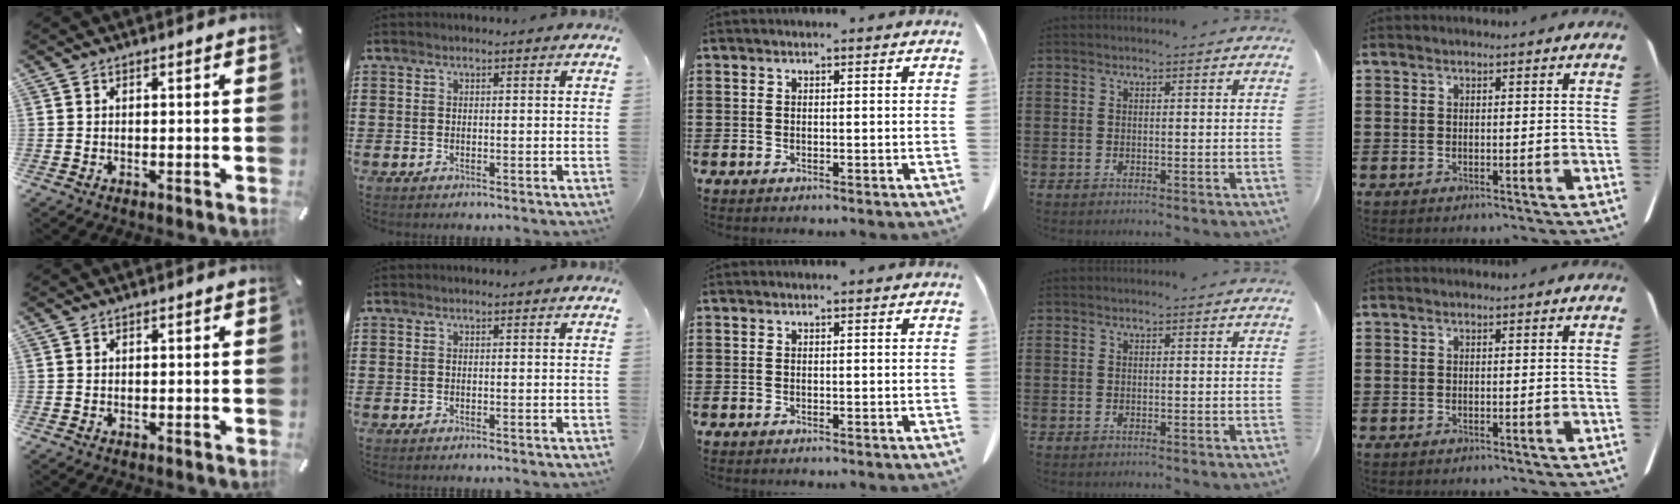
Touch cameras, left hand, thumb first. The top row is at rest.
{}